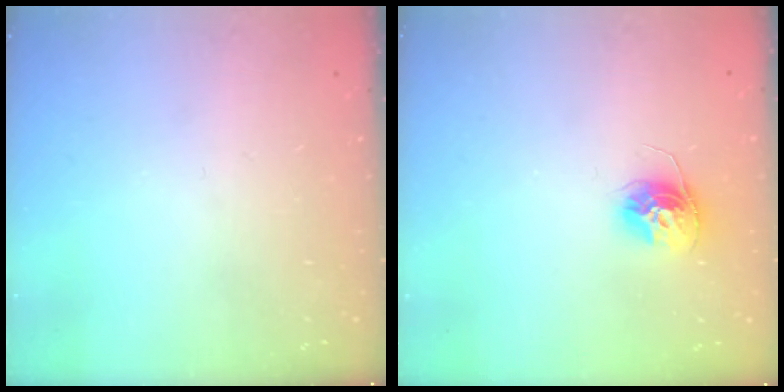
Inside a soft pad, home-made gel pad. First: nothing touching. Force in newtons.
{"total": 11.4, "press": 11.4, "slide": 1.0}